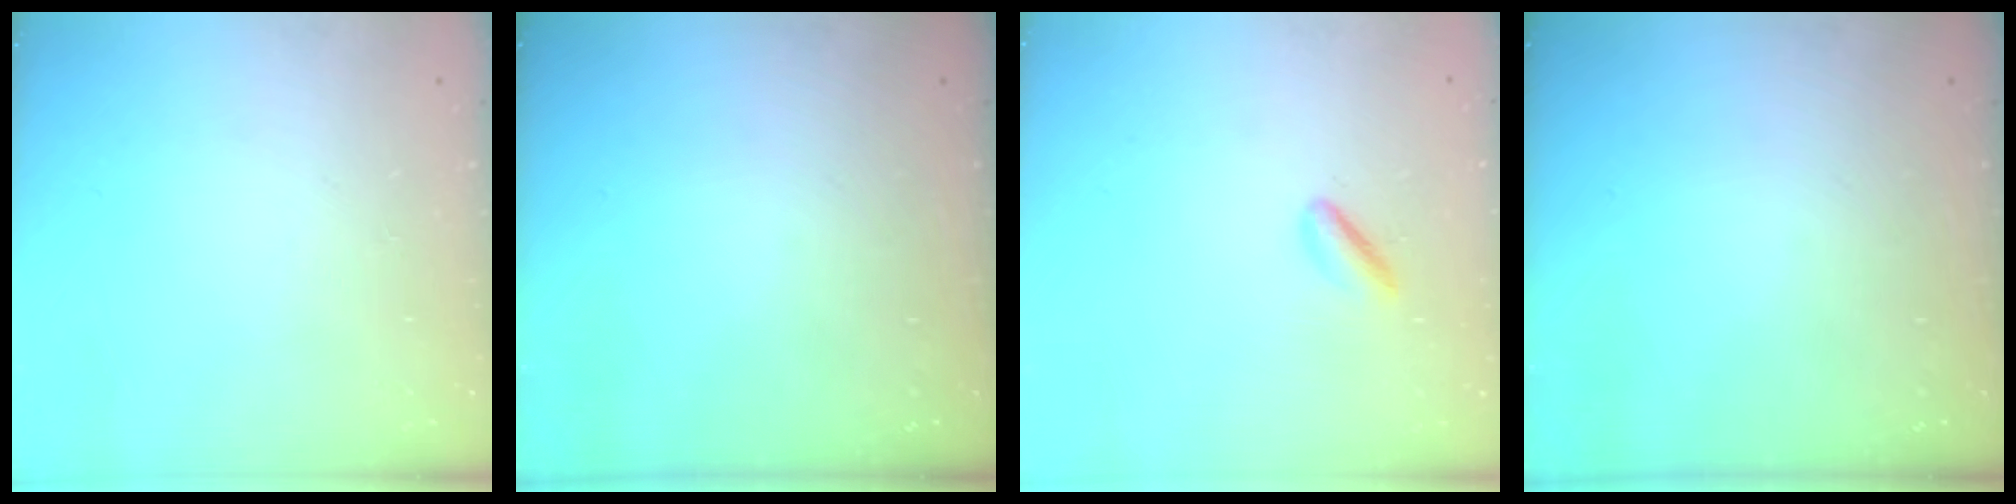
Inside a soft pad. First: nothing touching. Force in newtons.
{"total": 0.0}
{"total": 3.7, "press": 3.6, "slide": 0.8}
{"total": 0.0}